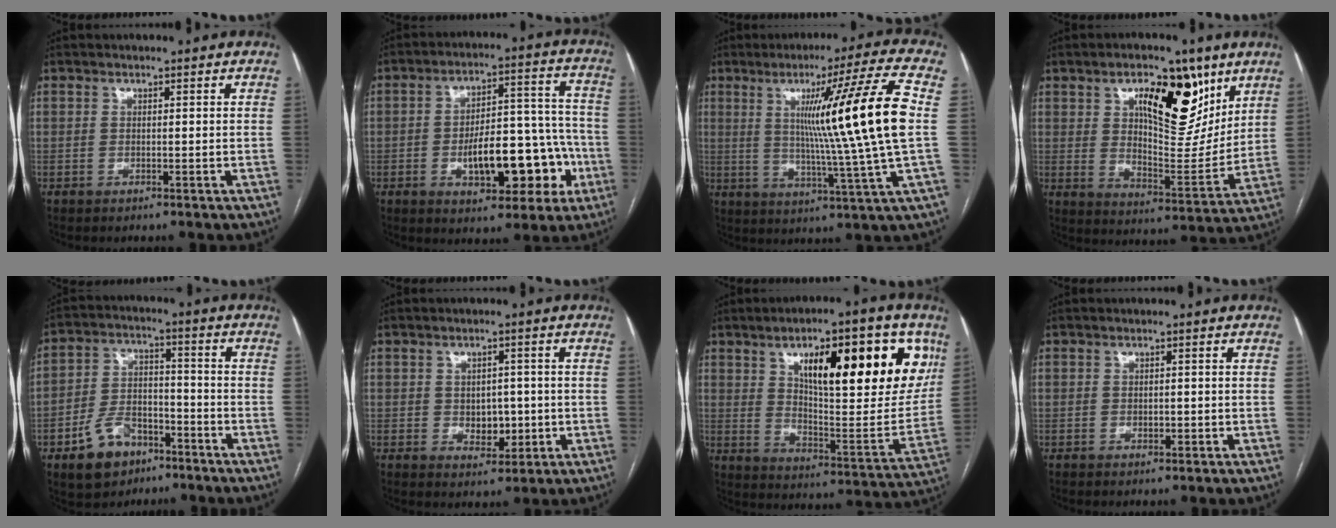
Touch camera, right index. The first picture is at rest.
{"total": 14.5, "force": [-4.3, 6.4, 12.2], "torque": [-0.168, 0.036, -0.051]}
{"total": 17.9, "force": [2.6, -3.3, 17.4], "torque": [-0.257, -0.013, 0.032]}
{"total": 15.8, "force": [7.9, 6.5, 12.0], "torque": [-0.168, -0.001, 0.130]}
{"total": 9.9, "force": [-5.6, 6.4, 5.0], "torque": [-0.101, 0.017, -0.089]}
{"total": 4.5, "force": [-0.4, 3.2, 3.2], "torque": [-0.034, 0.004, 0.005]}
{"total": 25.2, "force": [10.9, 7.1, 21.6], "torque": [-0.314, 0.012, 0.171]}
{"total": 1.1, "force": [-0.2, 0.7, 0.8], "torque": [-0.011, 0.001, 0.001]}